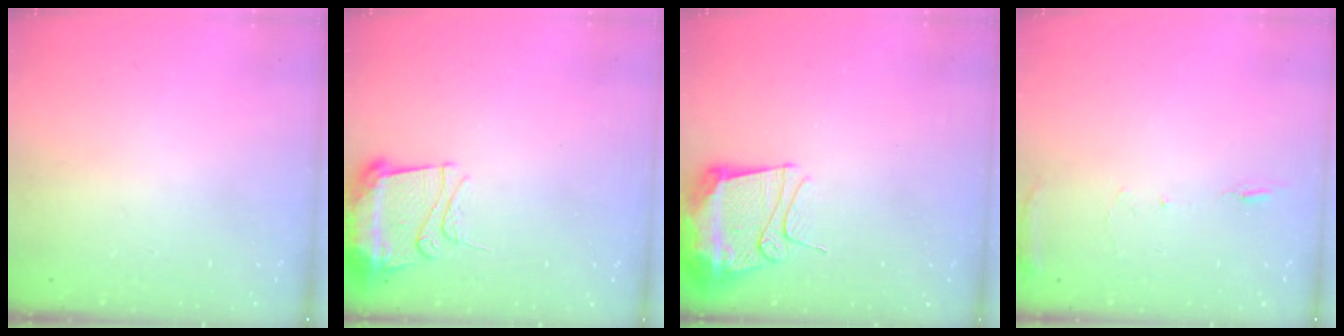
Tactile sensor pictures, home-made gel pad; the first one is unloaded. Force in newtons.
{"total": 10.8, "press": 10.7, "slide": 1.1}
{"total": 13.4, "press": 13.4, "slide": 1.3}
{"total": 6.9, "press": 6.9, "slide": 0.7}